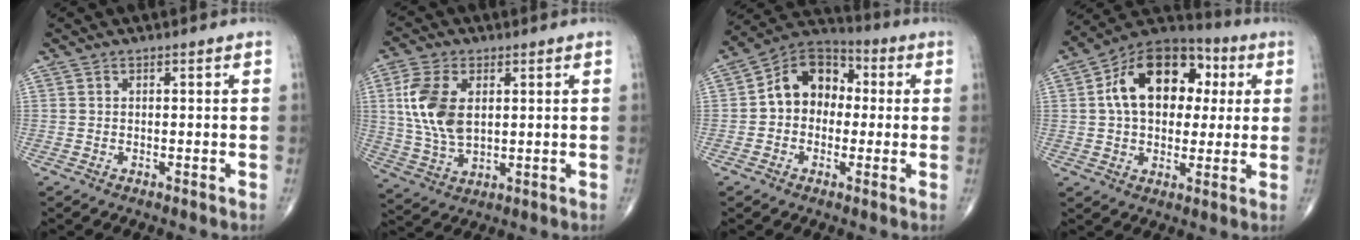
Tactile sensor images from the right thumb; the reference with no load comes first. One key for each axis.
{"total": 11.7, "fx": 2.3, "fy": 6.9, "fz": 9.2, "tx": -0.189, "ty": -0.007, "tz": 0.049}
{"total": 11.8, "fx": 0.6, "fy": 9.2, "fz": 7.3, "tx": -0.085, "ty": 0.036, "tz": -0.007}
{"total": 18.4, "fx": 3.6, "fy": 12.4, "fz": 13.1, "tx": -0.178, "ty": 0.021, "tz": 0.051}